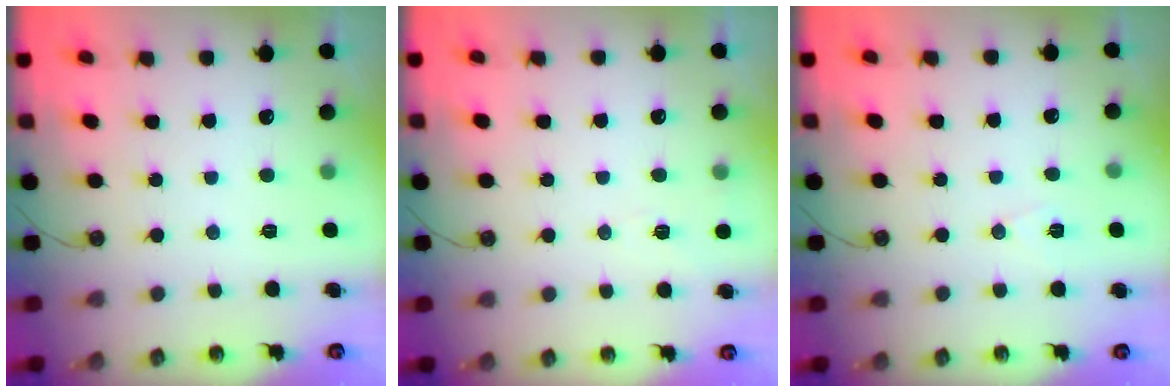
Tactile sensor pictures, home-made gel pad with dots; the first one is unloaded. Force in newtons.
{"total": 5.1, "press": 4.9, "slide": 1.4}
{"total": 6.5, "press": 4.7, "slide": 4.4}